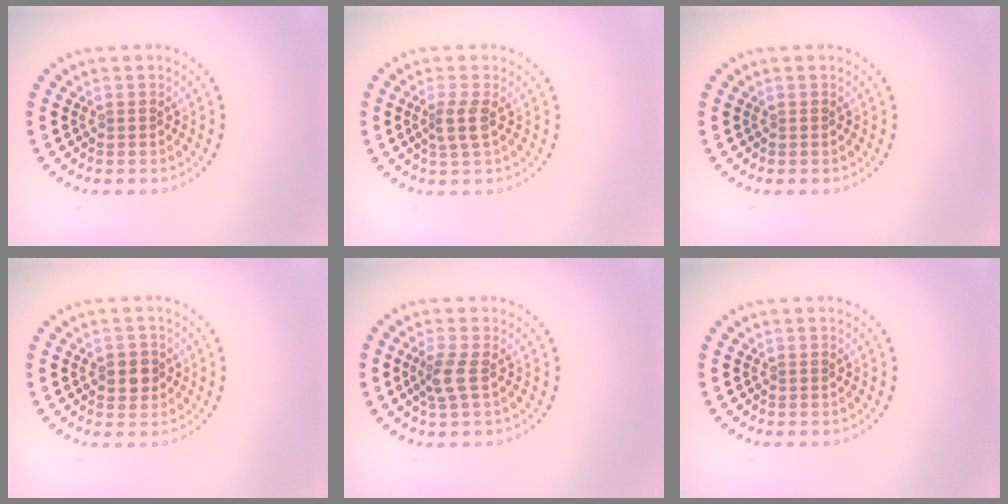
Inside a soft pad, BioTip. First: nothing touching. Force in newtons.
{"total": 1.8, "press": 1.5, "slide": 1.0}
{"total": 0.0}
{"total": 2.0, "press": 2.0, "slide": 0.6}
{"total": 1.9, "press": 1.6, "slide": 1.1}
{"total": 0.0}